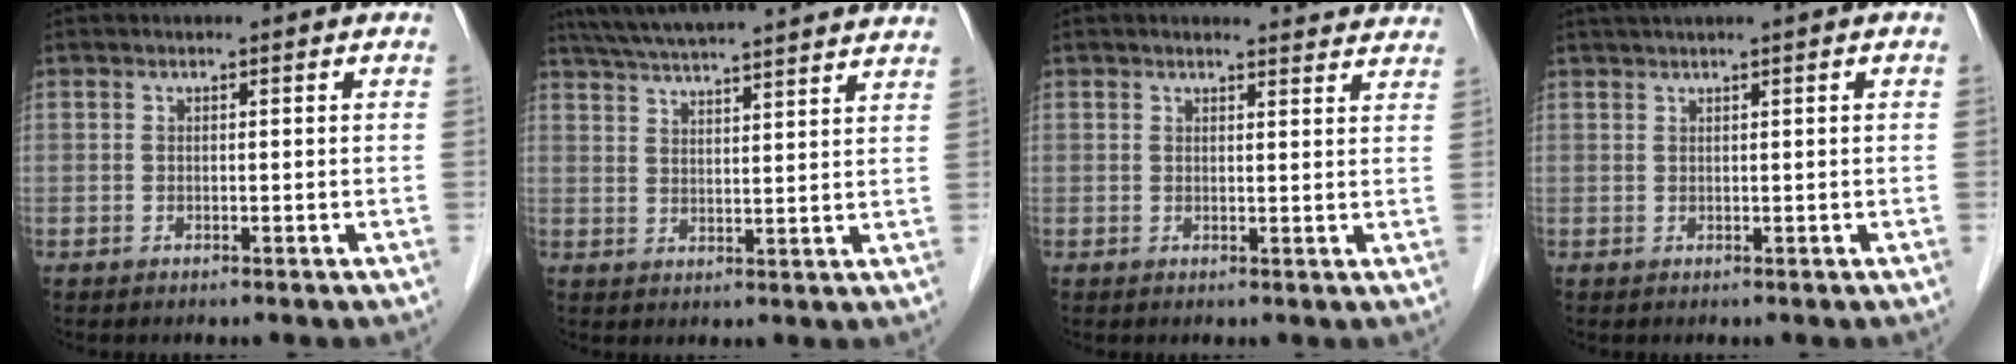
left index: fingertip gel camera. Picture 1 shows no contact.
{"total": 23.4, "force": [21.2, 1.2, 9.8], "torque": [-0.165, 0.020, 0.284]}
{"total": 9.6, "force": [9.2, 1.4, 2.2], "torque": [-0.006, 0.001, 0.083]}
{"total": 2.0, "force": [1.4, -0.4, 1.4], "torque": [-0.035, 0.016, 0.032]}